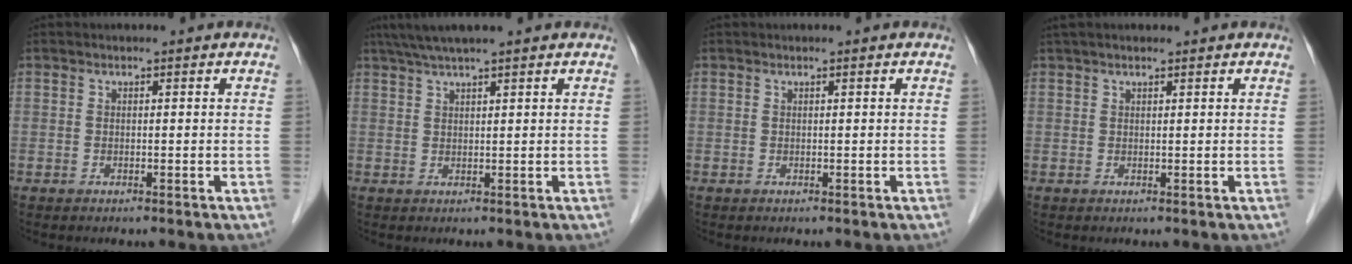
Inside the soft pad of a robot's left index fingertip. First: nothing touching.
{"total": 6.4, "force": [5.2, -0.3, 3.8], "torque": [-0.063, 0.038, 0.088]}
{"total": 0.0}
{"total": 3.5, "force": [2.8, 0.8, 1.9], "torque": [-0.033, 0.031, 0.047]}